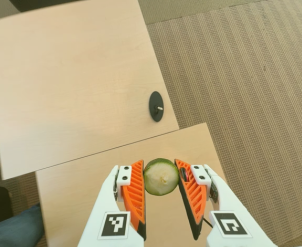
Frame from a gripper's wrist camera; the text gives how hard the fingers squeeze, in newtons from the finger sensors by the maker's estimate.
{"total": 10.6, "left": 11.1, "right": 10.1}